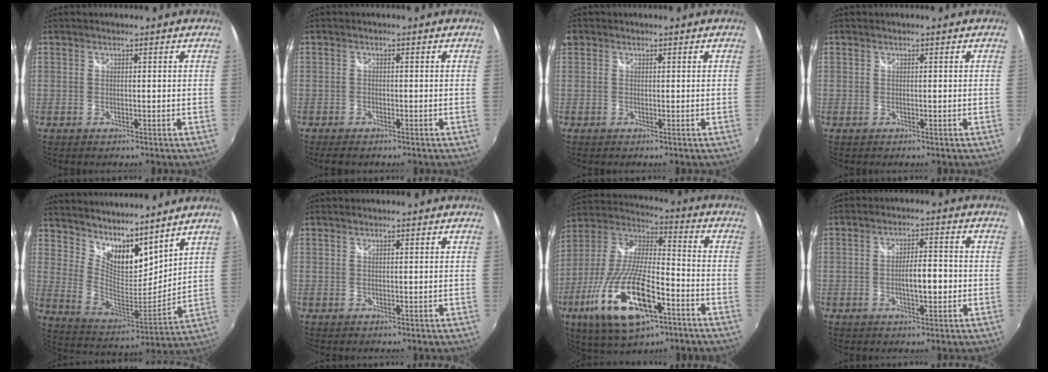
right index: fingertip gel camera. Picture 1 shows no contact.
{"total": 2.8, "force": [-2.2, 1.1, 1.3], "torque": [-0.032, -0.012, -0.038]}
{"total": 1.2, "force": [0.1, 1.2, 0.4], "torque": [-0.006, -0.001, -0.005]}
{"total": 0.0}
{"total": 14.8, "force": [11.8, 5.1, 7.2], "torque": [-0.129, -0.008, 0.219]}
{"total": 0.0}
{"total": 22.3, "force": [-10.2, 7.9, 18.2], "torque": [-0.368, -0.043, -0.182]}
{"total": 5.8, "force": [-1.3, 1.7, 5.4], "torque": [-0.091, 0.000, -0.016]}